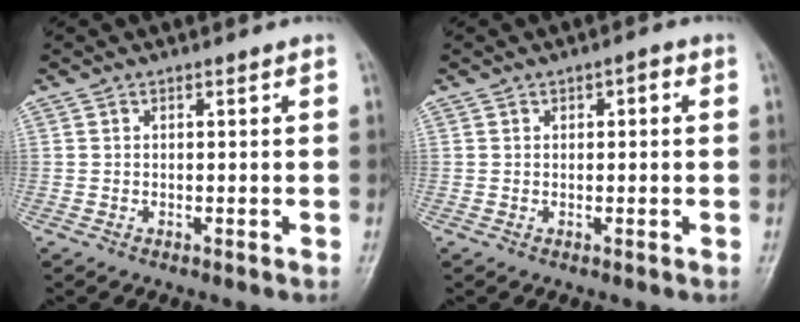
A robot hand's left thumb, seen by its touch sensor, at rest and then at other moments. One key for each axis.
{"total": 1.8, "fx": 0.5, "fy": 1.0, "fz": 1.4, "tx": -0.012, "ty": 0.004, "tz": 0.004}